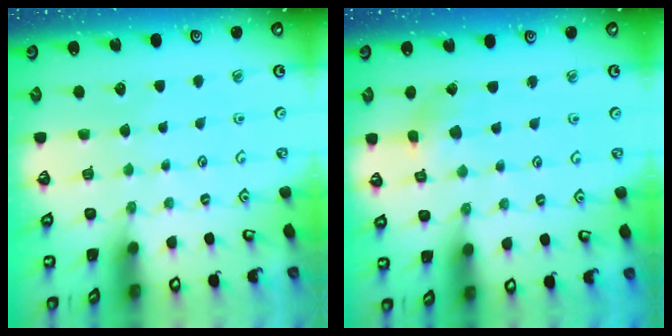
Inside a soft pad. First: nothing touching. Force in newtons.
{"total": 2.1, "press": 2.1, "slide": 0.3}